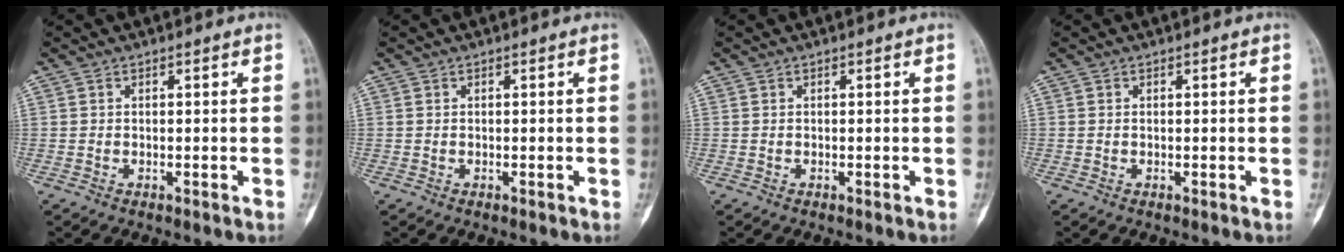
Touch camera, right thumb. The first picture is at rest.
{"total": 0.0}
{"total": 0.0}
{"total": 0.0}